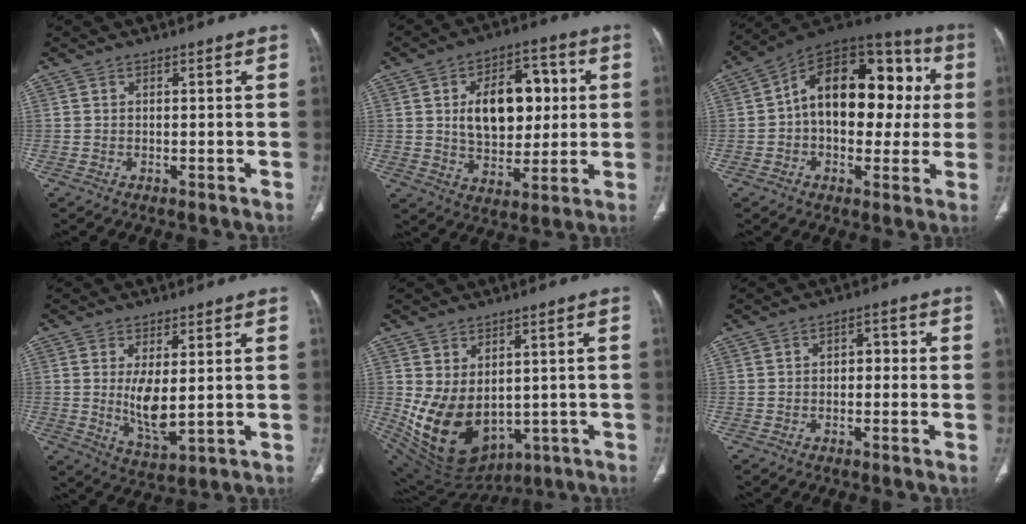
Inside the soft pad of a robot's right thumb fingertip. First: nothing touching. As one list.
[{"total": 16.3, "force": [2.5, 10.3, 12.4], "torque": [-0.141, 0.010, 0.043]}, {"total": 22.3, "force": [2.3, 13.7, 17.4], "torque": [-0.218, 0.041, 0.025]}, {"total": 7.2, "force": [0.6, 2.8, 6.6], "torque": [-0.120, -0.024, 0.024]}, {"total": 14.4, "force": [-0.9, 10.2, 10.1], "torque": [-0.167, -0.014, 0.026]}, {"total": 3.0, "force": [-0.2, 2.0, 2.2], "torque": [-0.016, 0.013, -0.011]}]